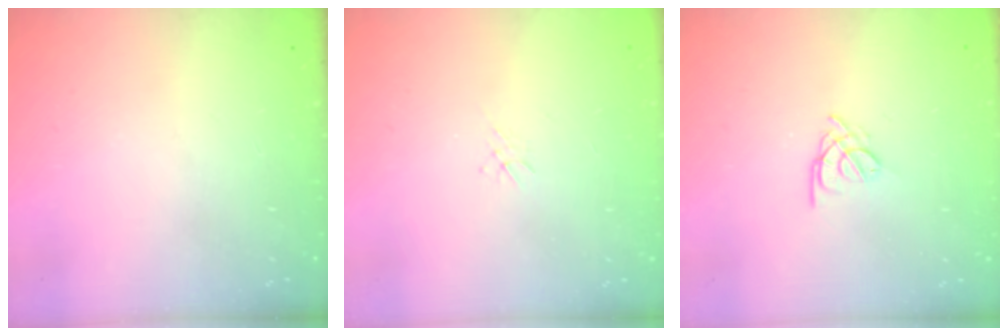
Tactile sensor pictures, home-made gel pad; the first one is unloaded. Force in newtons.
{"total": 1.2, "press": 1.1, "slide": 0.3}
{"total": 2.7, "press": 2.6, "slide": 0.5}